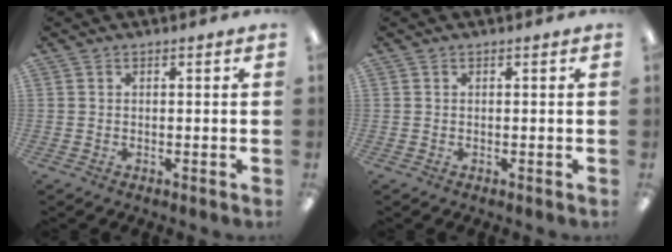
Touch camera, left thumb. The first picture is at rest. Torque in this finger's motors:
{"motor_torque": [-0.16, -0.05, 0.00, -0.09, -0.01]}